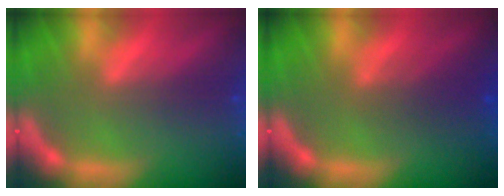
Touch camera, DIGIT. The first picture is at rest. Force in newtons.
{"total": 3.0}